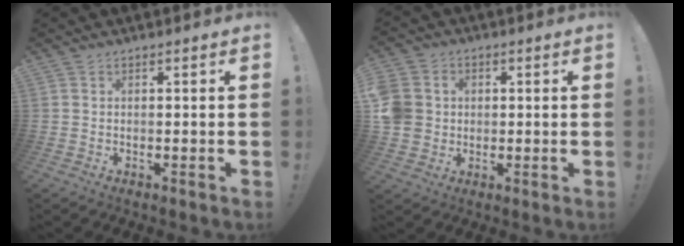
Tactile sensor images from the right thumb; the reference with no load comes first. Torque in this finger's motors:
{"motor_torque": [1.36, 1.53, 0.36, -0.03, 0.13]}